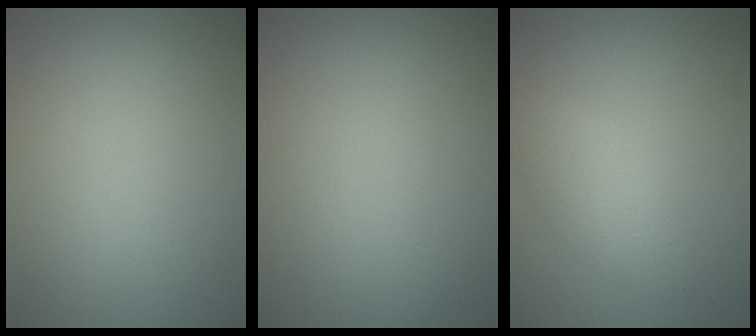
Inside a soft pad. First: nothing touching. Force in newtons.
{"total": 0.0}
{"total": 2.4, "press": 2.4, "slide": 0.1}